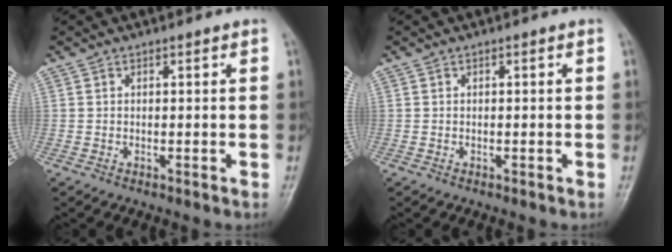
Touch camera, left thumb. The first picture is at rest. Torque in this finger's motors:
{"motor_torque": [0.02, 0.02, 0.01, -0.01, 0.00]}